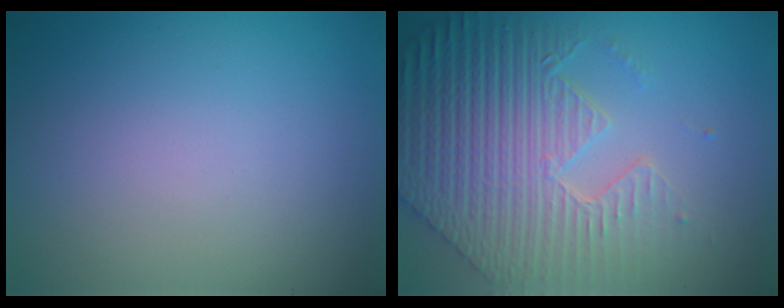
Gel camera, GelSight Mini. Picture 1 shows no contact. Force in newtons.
{"total": 8.8, "press": 6.5, "slide": 6.0}